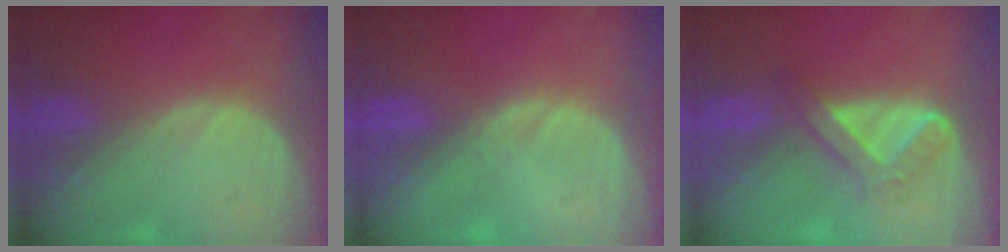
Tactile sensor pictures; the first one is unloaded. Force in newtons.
{"total": 0.8, "press": 0.6, "slide": 0.5}
{"total": 4.5, "press": 4.4, "slide": 1.0}